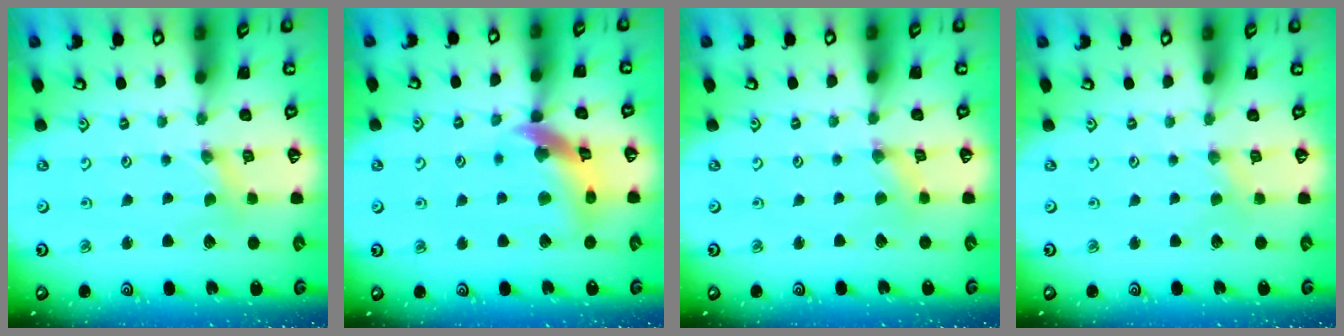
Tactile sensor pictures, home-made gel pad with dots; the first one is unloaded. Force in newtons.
{"total": 12.6, "press": 12.5, "slide": 1.7}
{"total": 0.7, "press": 0.7, "slide": 0.2}
{"total": 0.0}